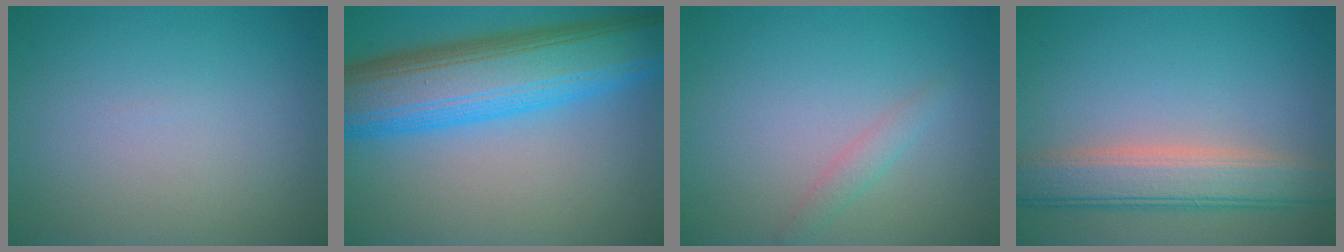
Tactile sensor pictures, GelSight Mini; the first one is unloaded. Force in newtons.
{"total": 12.0, "press": 12.0, "slide": 0.3}
{"total": 1.3, "press": 1.3, "slide": 0.0}
{"total": 5.4, "press": 5.4, "slide": 0.7}